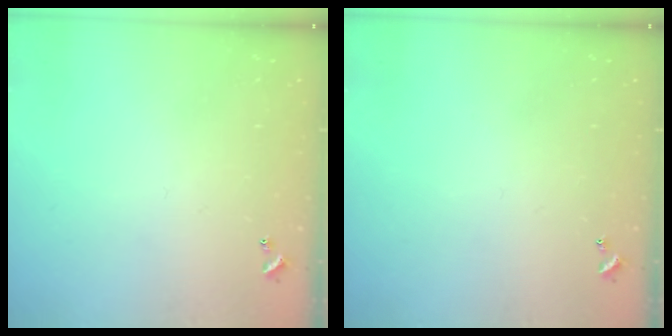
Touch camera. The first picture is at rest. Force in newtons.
{"total": 0.0}